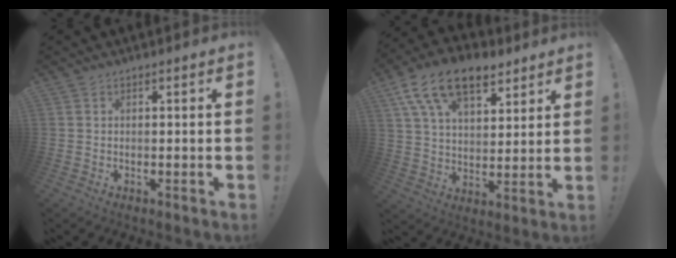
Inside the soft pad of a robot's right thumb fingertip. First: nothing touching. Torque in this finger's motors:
{"motor_torque": [0.00, 2.44, 0.66, -0.11, 0.46]}